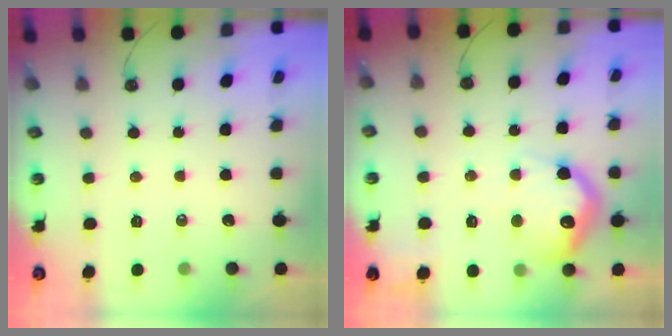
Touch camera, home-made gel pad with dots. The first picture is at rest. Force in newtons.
{"total": 18.1, "press": 18.1, "slide": 1.5}